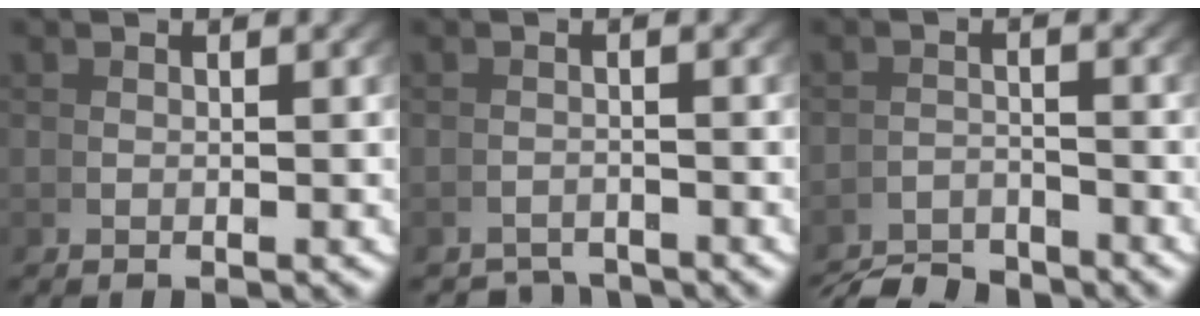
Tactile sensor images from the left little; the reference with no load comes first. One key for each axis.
{"total": 3.3, "fx": -3.3, "fy": 0.1, "fz": -0.2, "tx": 0.020, "ty": -0.010, "tz": -0.052}
{"total": 4.8, "fx": -4.7, "fy": 0.4, "fz": 0.5, "tx": 0.017, "ty": -0.010, "tz": -0.081}